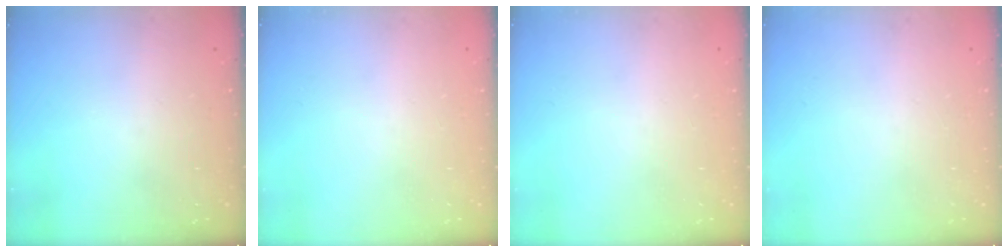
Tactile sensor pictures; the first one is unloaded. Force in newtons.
{"total": 0.0}
{"total": 0.0}
{"total": 0.0}